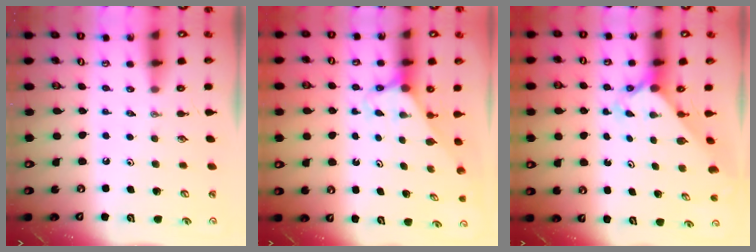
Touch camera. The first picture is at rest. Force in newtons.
{"total": 2.5, "press": 2.4, "slide": 0.2}
{"total": 2.4, "press": 2.4, "slide": 0.3}